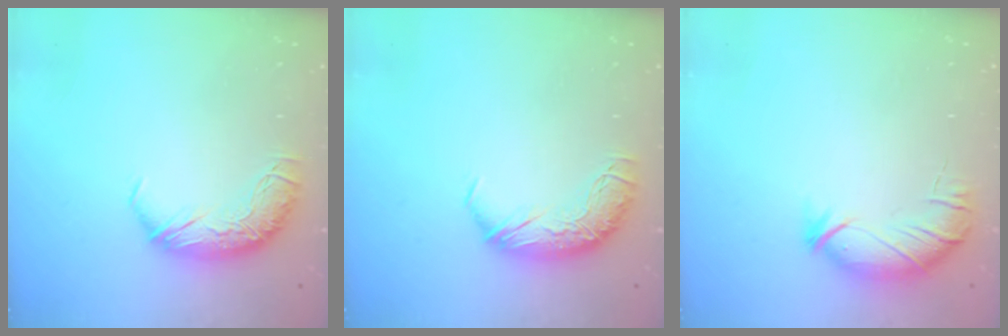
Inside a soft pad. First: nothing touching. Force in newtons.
{"total": 0.0}
{"total": 3.0, "press": 2.5, "slide": 1.7}